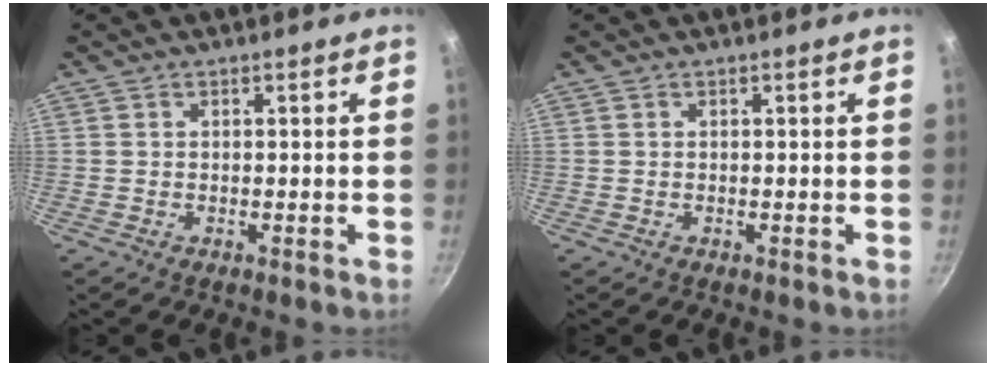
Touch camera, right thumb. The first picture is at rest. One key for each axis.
{"total": 0.0}